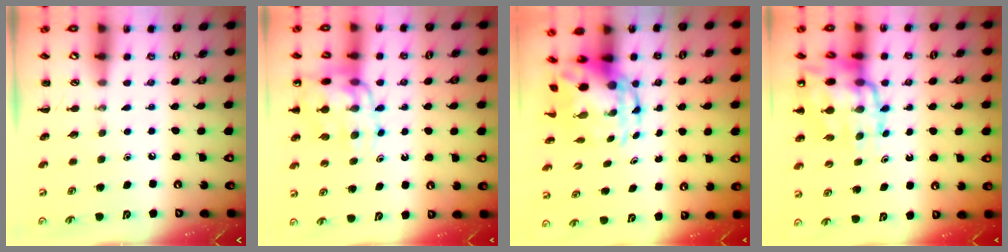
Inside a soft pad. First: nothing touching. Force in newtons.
{"total": 14.4, "press": 14.1, "slide": 3.1}
{"total": 7.4, "press": 7.2, "slide": 1.9}
{"total": 17.6, "press": 17.2, "slide": 3.9}